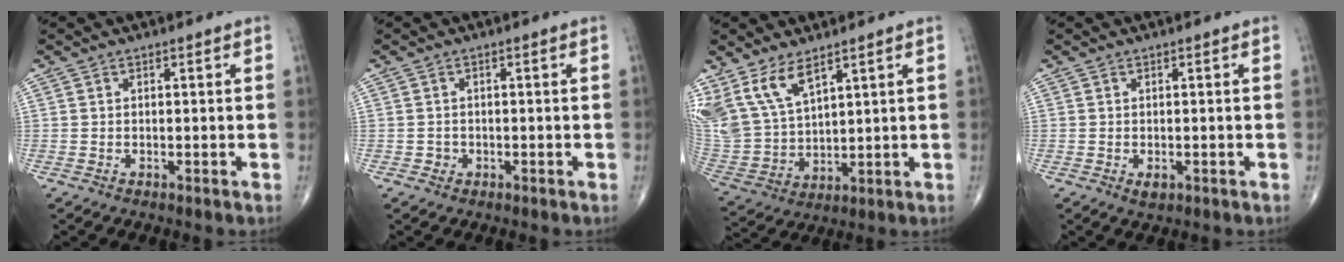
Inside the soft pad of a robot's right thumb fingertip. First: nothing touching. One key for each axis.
{"total": 1.1, "fx": -0.4, "fy": 1.0, "fz": 0.1, "tx": 0.004, "ty": 0.005, "tz": -0.009}
{"total": 12.2, "fx": 7.9, "fy": 5.7, "fz": 7.3, "tx": -0.143, "ty": -0.029, "tz": 0.181}
{"total": 1.5, "fx": -0.5, "fy": 0.9, "fz": 1.1, "tx": -0.011, "ty": -0.002, "tz": -0.003}